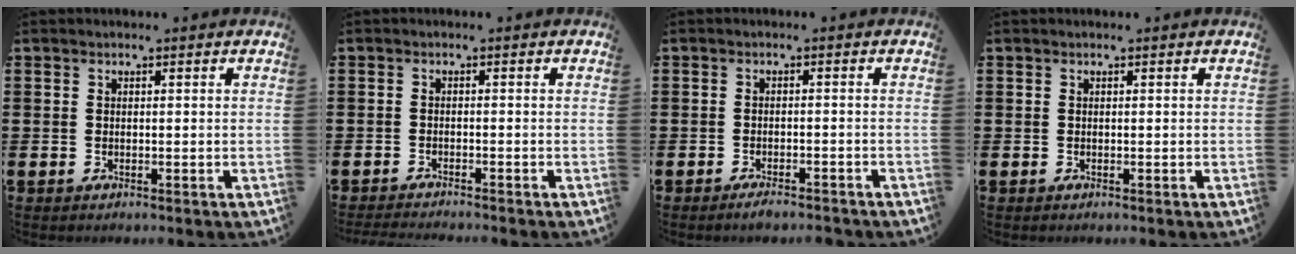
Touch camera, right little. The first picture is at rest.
{"total": 1.3, "force": [-1.2, -0.2, 0.1], "torque": [-0.002, 0.001, -0.025]}
{"total": 1.8, "force": [-1.6, 0.1, 0.9], "torque": [-0.015, 0.002, -0.030]}
{"total": 0.0}